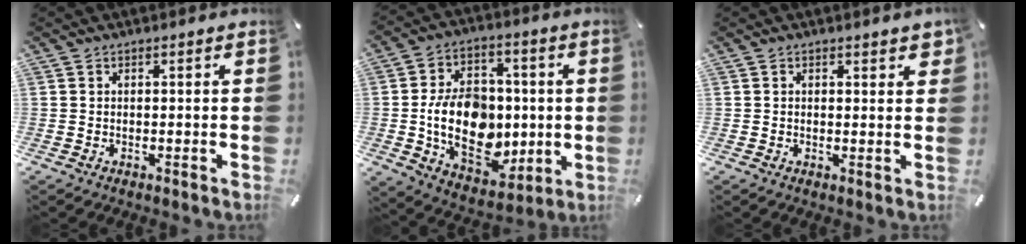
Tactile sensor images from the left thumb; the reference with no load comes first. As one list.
[{"total": 18.2, "force": [-1.6, 13.1, 12.5], "torque": [-0.231, -0.002, -0.022]}, {"total": 1.3, "force": [0.8, 0.6, 0.8], "torque": [0.000, -0.004, 0.011]}]